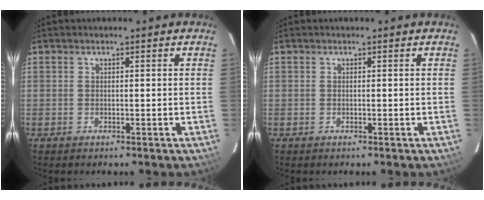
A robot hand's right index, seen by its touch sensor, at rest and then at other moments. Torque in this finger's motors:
{"motor_torque": [0.00, 0.00, 0.00, -0.01]}